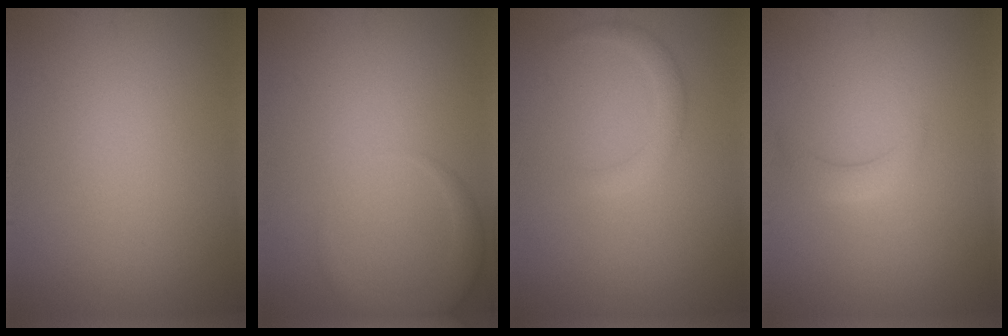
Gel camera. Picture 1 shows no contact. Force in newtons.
{"total": 2.3, "press": 2.3, "slide": 0.1}
{"total": 1.7, "press": 1.7, "slide": 0.1}
{"total": 1.6, "press": 1.6, "slide": 0.1}